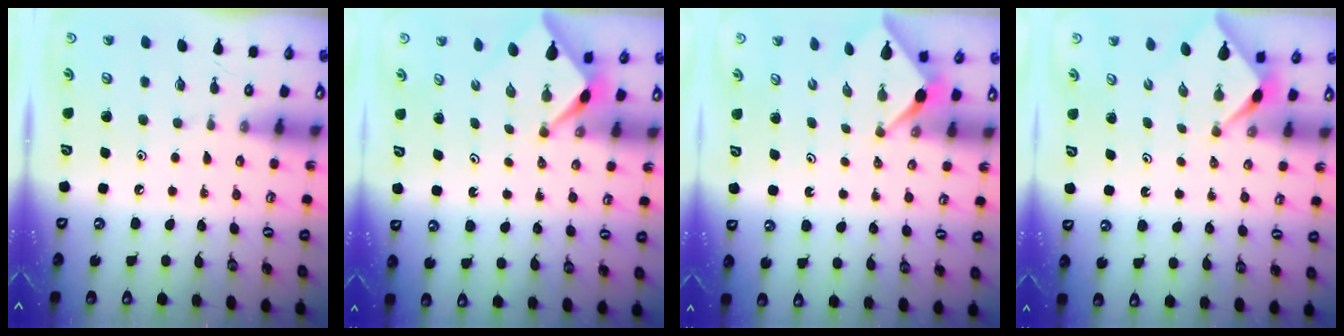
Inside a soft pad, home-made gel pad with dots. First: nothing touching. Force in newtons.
{"total": 2.6, "press": 2.6, "slide": 0.3}
{"total": 2.5, "press": 2.5, "slide": 0.2}
{"total": 2.4, "press": 2.3, "slide": 0.3}